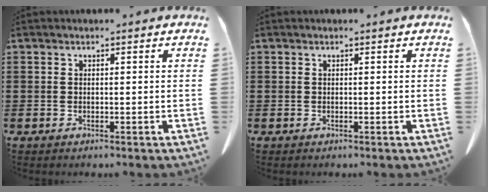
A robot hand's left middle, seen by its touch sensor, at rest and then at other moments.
{"total": 0.0}